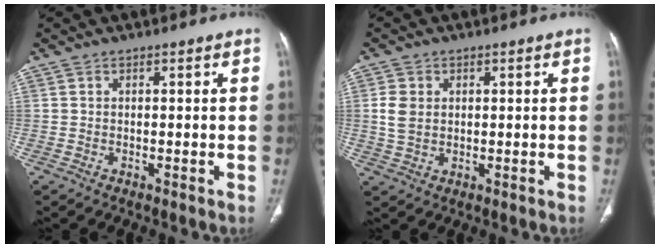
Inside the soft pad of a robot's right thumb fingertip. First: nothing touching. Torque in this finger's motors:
{"motor_torque": [0.04, 0.04, -0.23, 0.22, 0.05]}